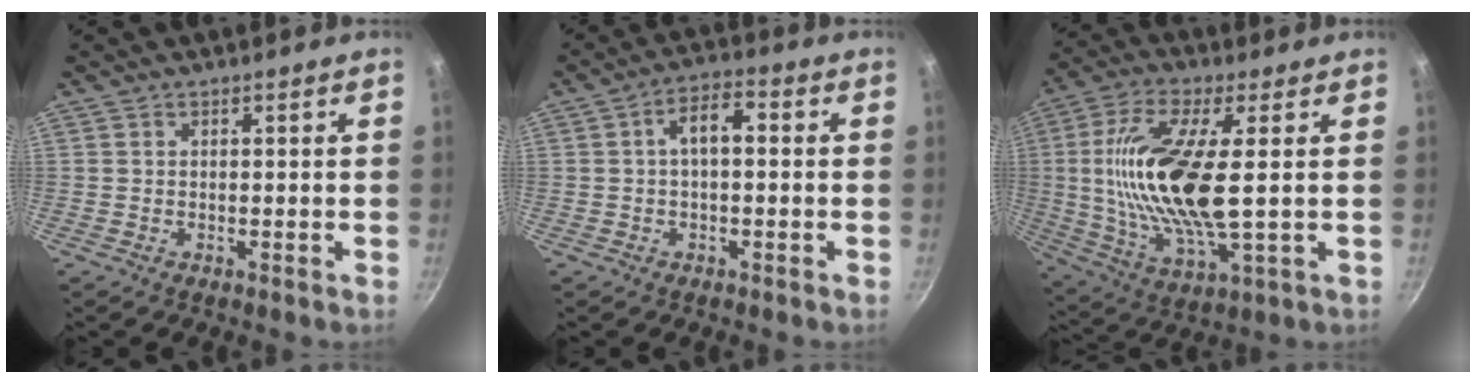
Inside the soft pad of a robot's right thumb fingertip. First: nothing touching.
{"total": 5.7, "force": [0.4, 2.8, 4.9], "torque": [-0.074, 0.025, 0.001]}
{"total": 19.4, "force": [1.9, 6.5, 18.2], "torque": [-0.369, -0.008, 0.034]}